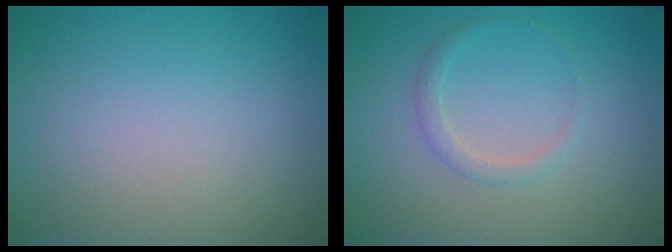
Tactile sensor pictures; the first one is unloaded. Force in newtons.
{"total": 1.3, "press": 1.3, "slide": 0.1}